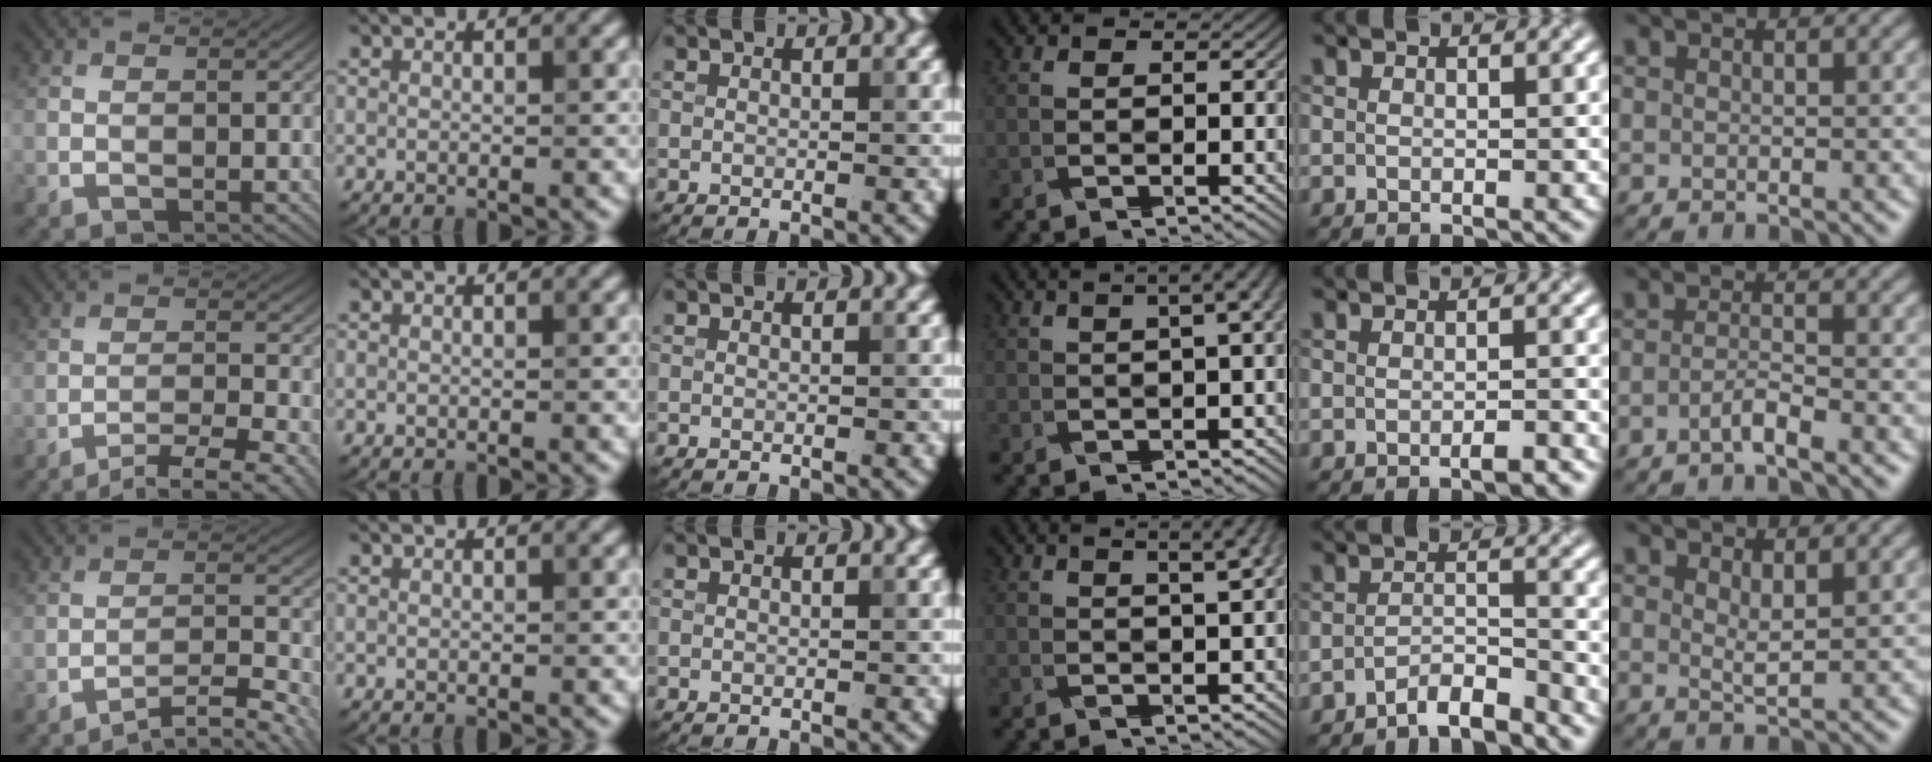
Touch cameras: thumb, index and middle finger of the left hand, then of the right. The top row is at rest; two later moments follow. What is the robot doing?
{"motion": "pour", "object": "sugar"}